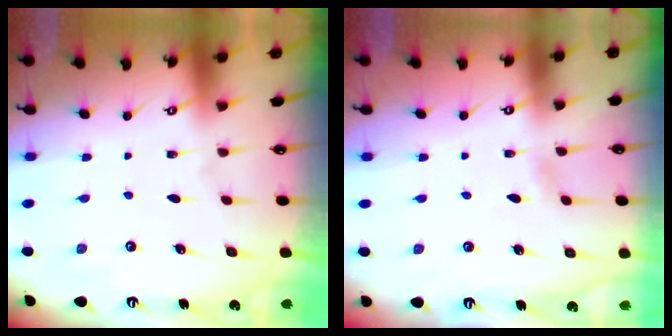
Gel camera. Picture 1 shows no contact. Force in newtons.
{"total": 2.3, "press": 2.3, "slide": 0.3}